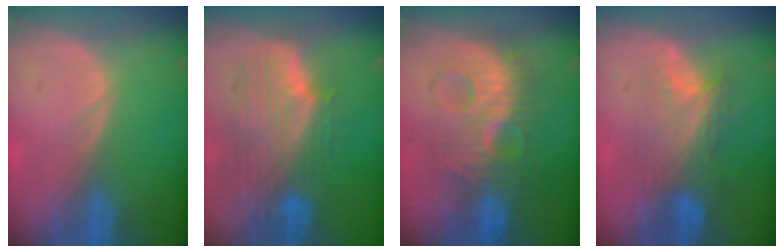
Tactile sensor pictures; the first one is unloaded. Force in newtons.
{"total": 9.9, "press": 8.8, "slide": 4.5}
{"total": 9.6, "press": 9.6, "slide": 0.1}
{"total": 7.7, "press": 7.3, "slide": 2.5}